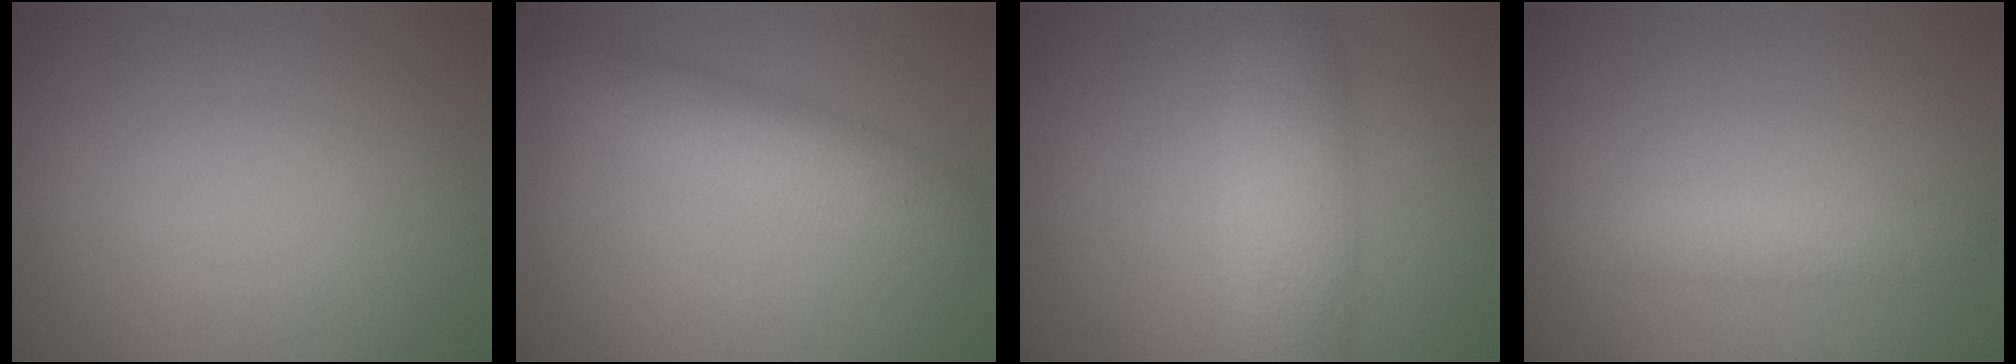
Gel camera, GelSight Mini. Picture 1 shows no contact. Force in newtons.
{"total": 3.9, "press": 3.9, "slide": 0.1}
{"total": 4.7, "press": 4.7, "slide": 0.1}
{"total": 2.4, "press": 2.4, "slide": 0.1}